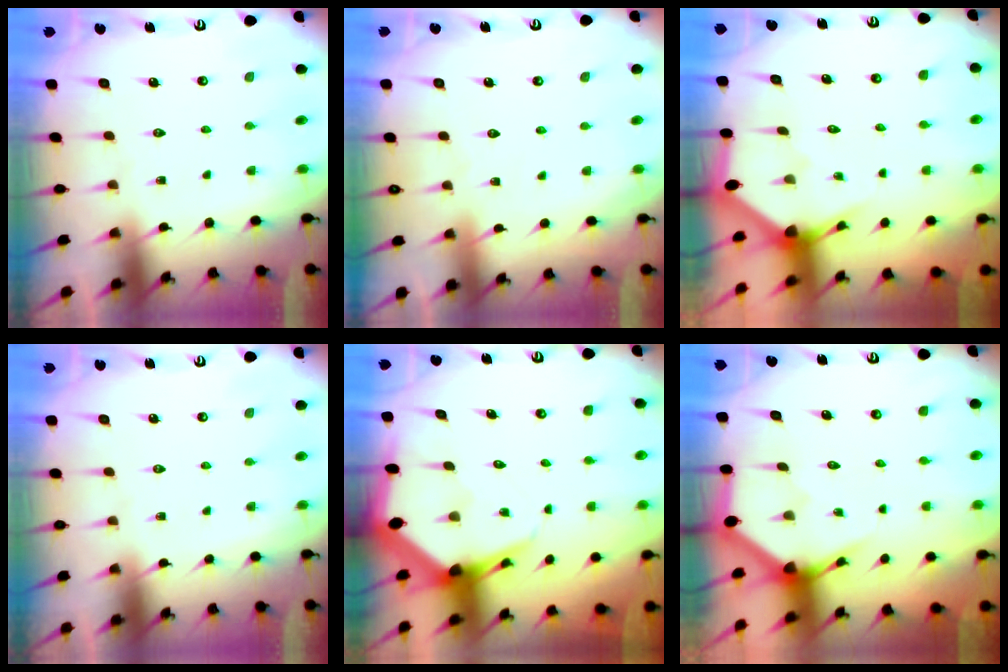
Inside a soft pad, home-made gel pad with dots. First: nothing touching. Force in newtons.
{"total": 2.7, "press": 2.7, "slide": 0.3}
{"total": 2.9, "press": 2.9, "slide": 0.2}
{"total": 0.0}
{"total": 6.0, "press": 5.9, "slide": 0.8}
{"total": 3.4, "press": 3.4, "slide": 0.2}